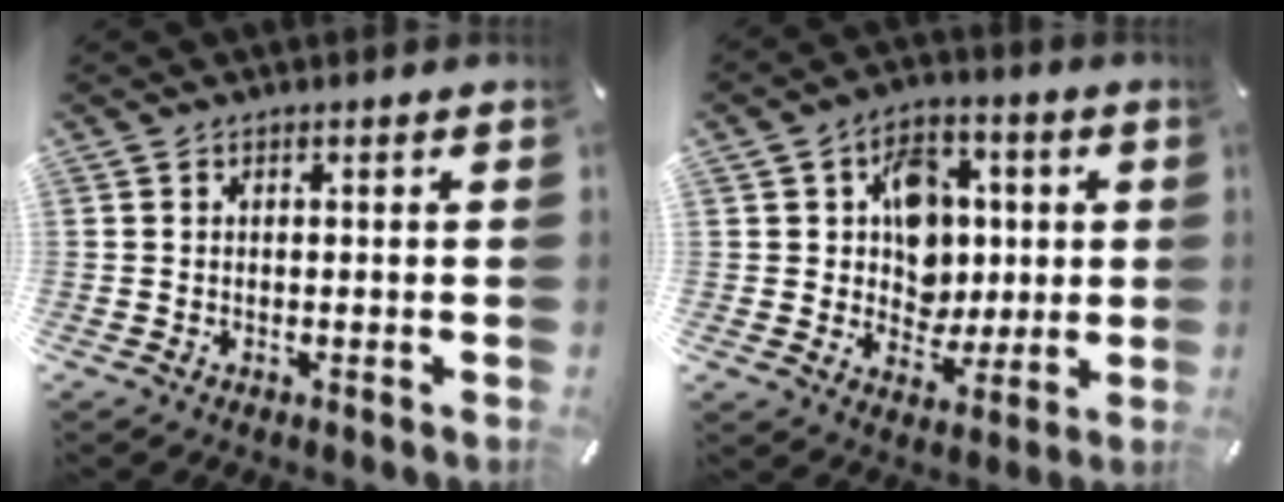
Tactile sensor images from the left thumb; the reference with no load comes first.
{"total": 11.4, "force": [1.6, 10.2, 4.9], "torque": [-0.066, 0.003, 0.036]}